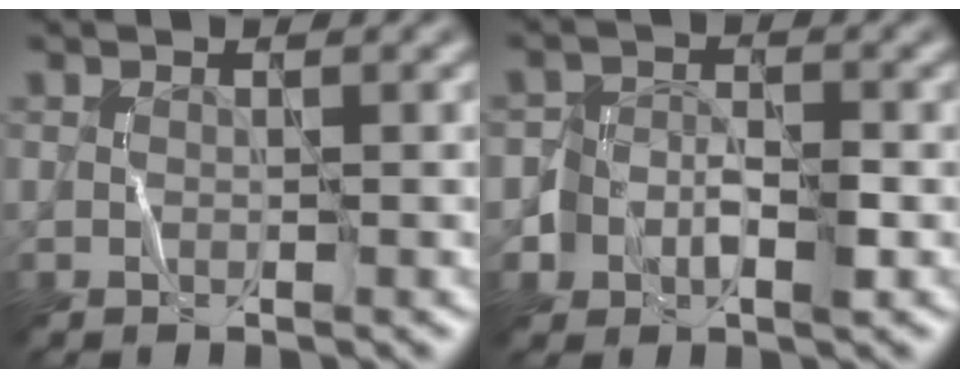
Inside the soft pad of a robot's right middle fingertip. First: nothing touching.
{"total": 2.5, "force": [-1.0, 2.0, 1.0], "torque": [-0.004, 0.005, -0.024]}